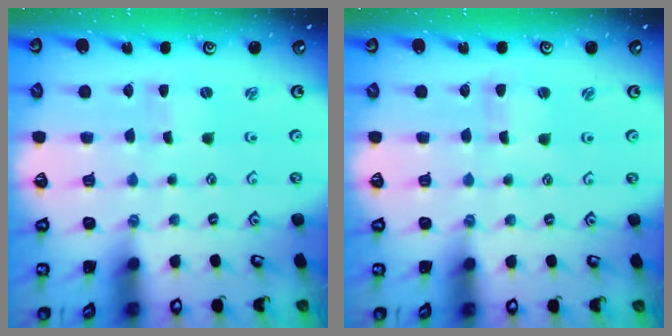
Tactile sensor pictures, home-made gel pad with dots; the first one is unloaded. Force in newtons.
{"total": 1.0, "press": 1.0, "slide": 0.2}